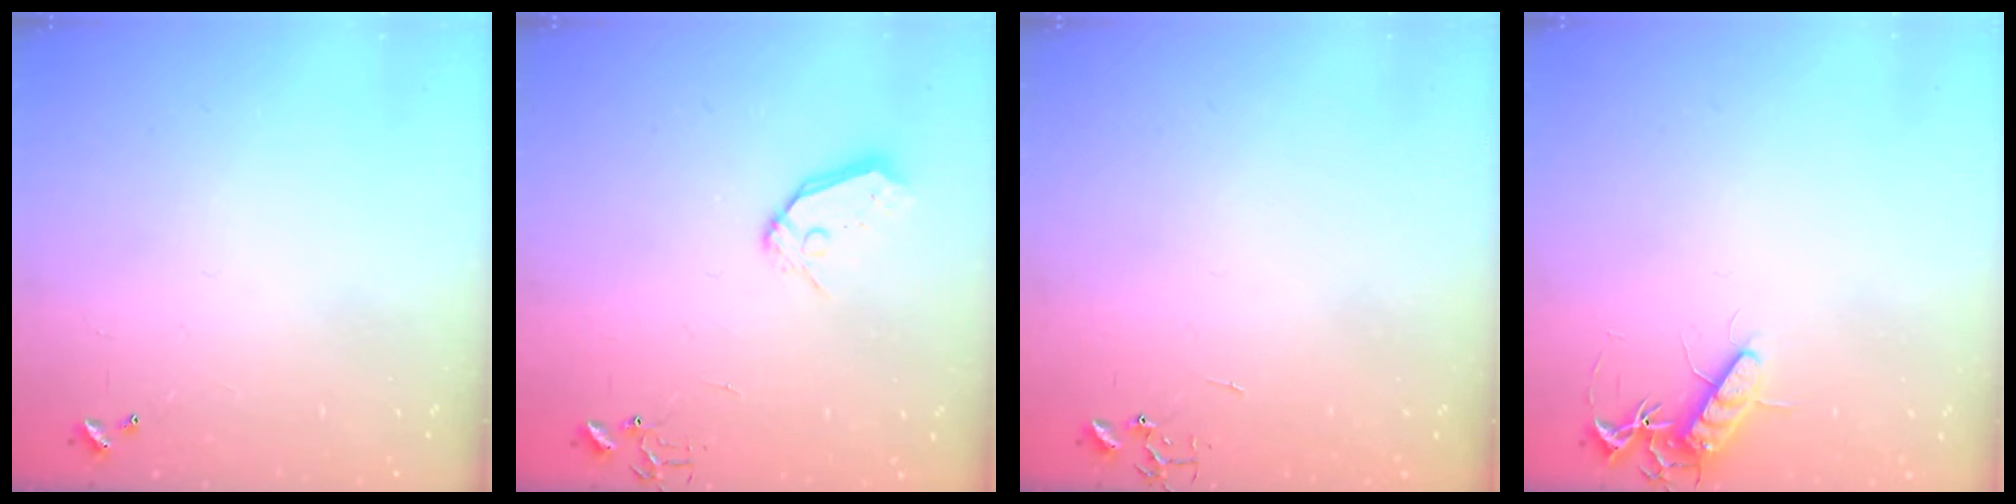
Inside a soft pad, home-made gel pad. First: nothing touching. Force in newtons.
{"total": 8.6, "press": 8.6, "slide": 0.7}
{"total": 0.0}
{"total": 10.8, "press": 10.8, "slide": 0.4}